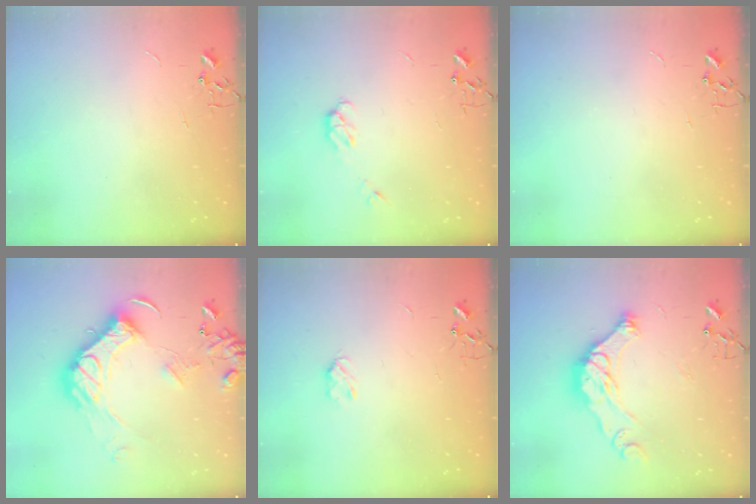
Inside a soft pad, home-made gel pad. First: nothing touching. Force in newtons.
{"total": 4.0, "press": 3.9, "slide": 0.9}
{"total": 0.0}
{"total": 18.6, "press": 18.5, "slide": 1.9}
{"total": 3.9, "press": 3.9, "slide": 0.5}
{"total": 15.1, "press": 15.0, "slide": 1.8}